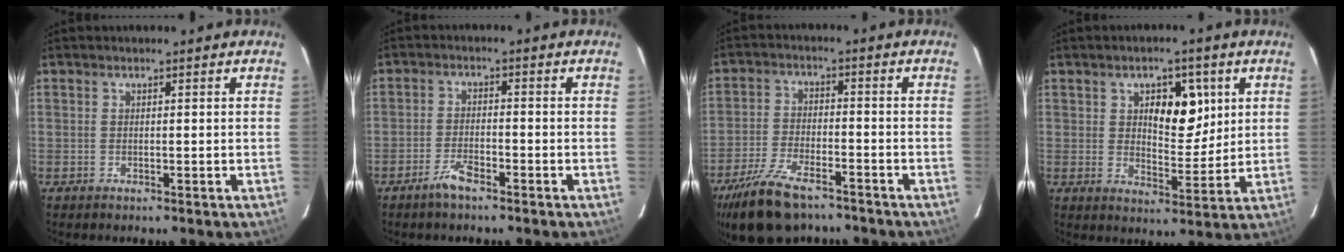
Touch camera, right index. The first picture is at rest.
{"total": 3.5, "force": [-2.5, 0.5, 2.4], "torque": [-0.048, -0.001, -0.048]}
{"total": 11.9, "force": [-8.9, 3.7, 6.8], "torque": [-0.133, -0.017, -0.157]}
{"total": 7.6, "force": [2.7, 3.7, 6.0], "torque": [-0.086, 0.006, 0.047]}